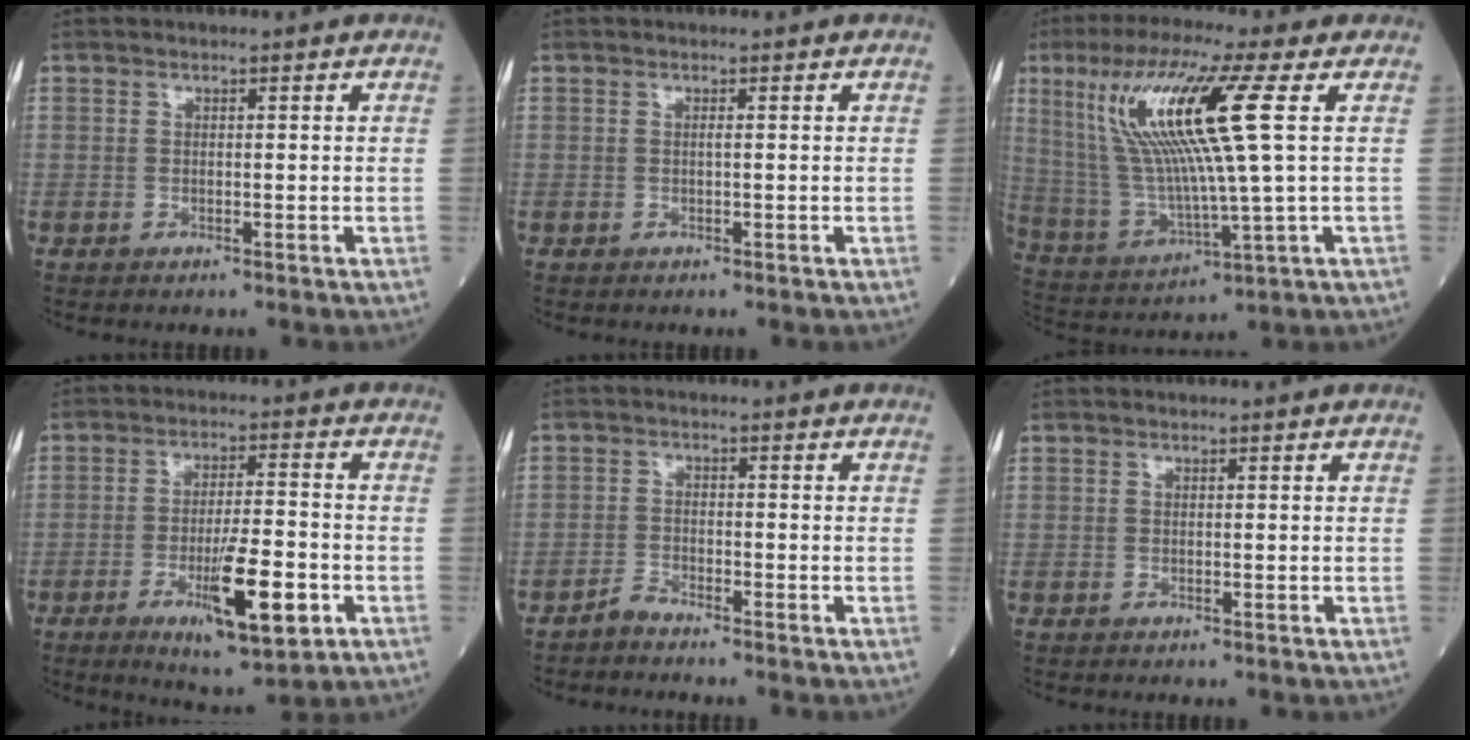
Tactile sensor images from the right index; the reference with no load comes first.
{"total": 0.0}
{"total": 16.6, "force": [5.3, 0.3, 15.8], "torque": [-0.330, 0.006, 0.099]}
{"total": 11.3, "force": [-4.2, 1.8, 10.3], "torque": [-0.172, -0.016, -0.062]}
{"total": 1.7, "force": [-1.7, 0.0, -0.1], "torque": [0.004, -0.004, -0.031]}
{"total": 0.0}